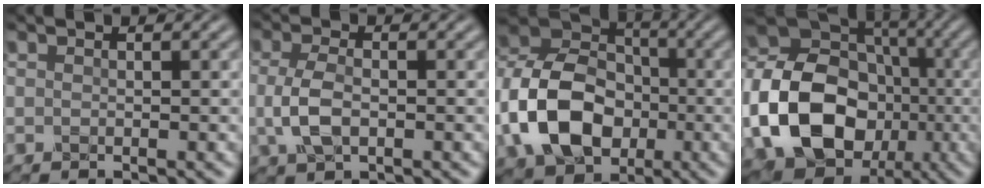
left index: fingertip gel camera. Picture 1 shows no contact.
{"total": 3.2, "force": [-0.6, 1.5, 2.8], "torque": [-0.075, 0.001, -0.010]}
{"total": 11.6, "force": [-3.0, 8.3, 7.6], "torque": [-0.164, 0.007, -0.068]}
{"total": 14.7, "force": [-3.3, 11.2, 8.9], "torque": [-0.203, -0.010, -0.055]}